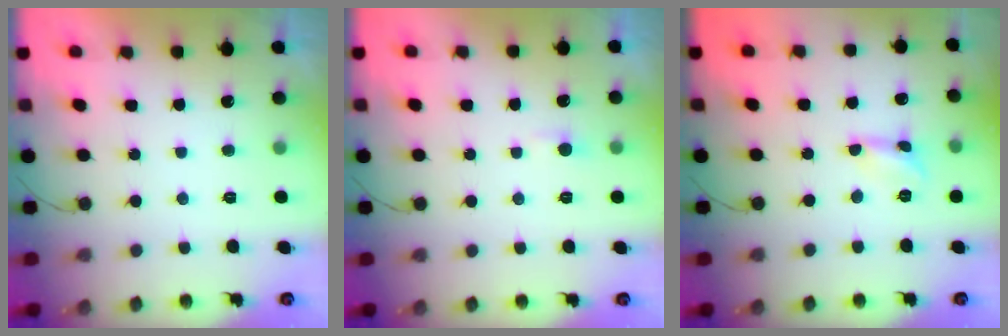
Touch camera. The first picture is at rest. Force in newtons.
{"total": 2.6, "press": 2.6, "slide": 0.2}
{"total": 2.6, "press": 2.6, "slide": 0.2}